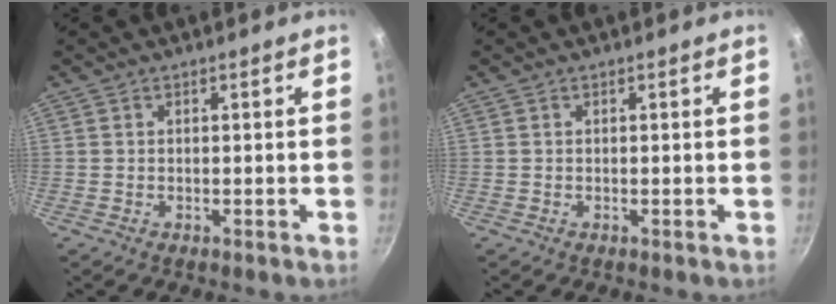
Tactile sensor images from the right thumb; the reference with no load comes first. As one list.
[{"total": 0.0}]